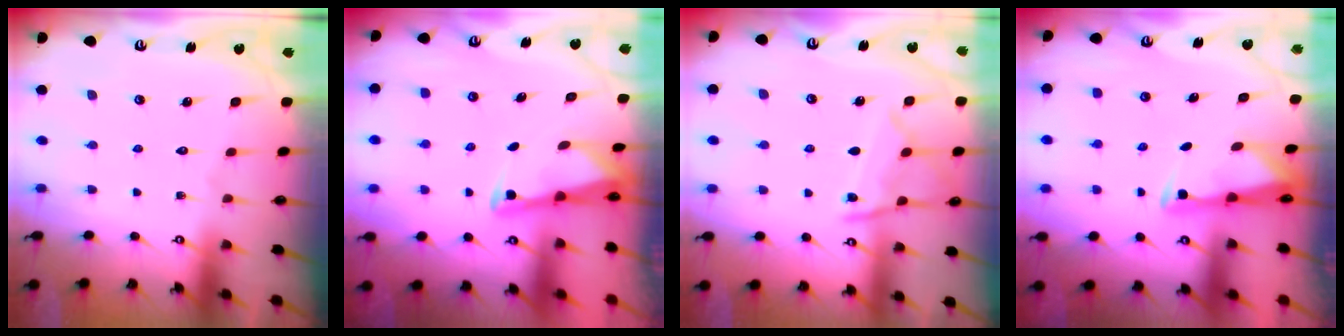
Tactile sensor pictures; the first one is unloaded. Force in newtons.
{"total": 3.1, "press": 3.1, "slide": 0.3}
{"total": 10.4, "press": 10.4, "slide": 1.0}
{"total": 2.9, "press": 2.9, "slide": 0.4}